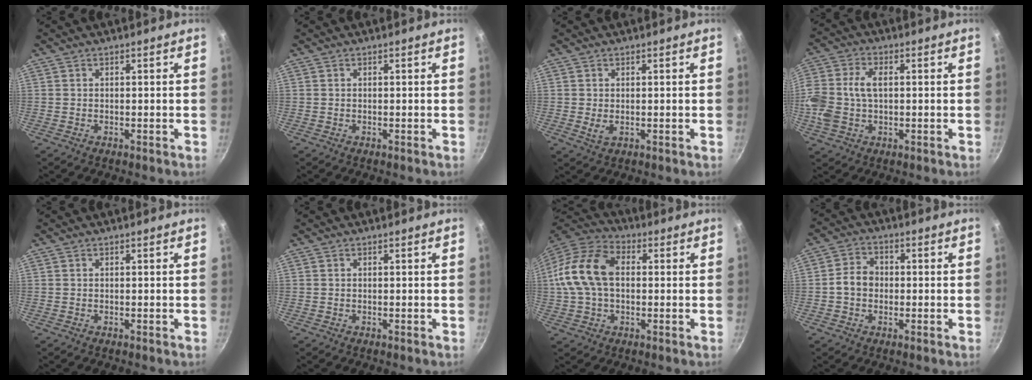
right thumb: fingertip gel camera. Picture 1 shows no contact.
{"total": 0.0}
{"total": 1.8, "force": [0.1, 1.0, 1.5], "torque": [-0.027, -0.004, 0.004]}
{"total": 10.8, "force": [0.3, 7.0, 8.2], "torque": [-0.172, 0.018, -0.001]}
{"total": 0.0}
{"total": 0.0}
{"total": 15.6, "force": [1.1, 10.4, 11.6], "torque": [-0.212, 0.034, 0.005]}
{"total": 5.1, "force": [-0.6, 4.2, 2.8], "torque": [-0.028, 0.018, -0.019]}